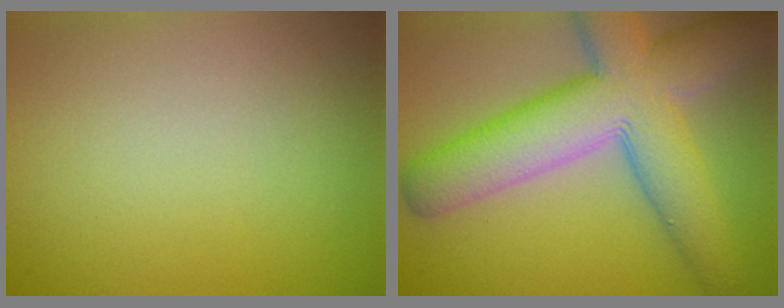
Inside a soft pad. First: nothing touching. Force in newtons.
{"total": 11.1, "press": 11.1, "slide": 0.9}